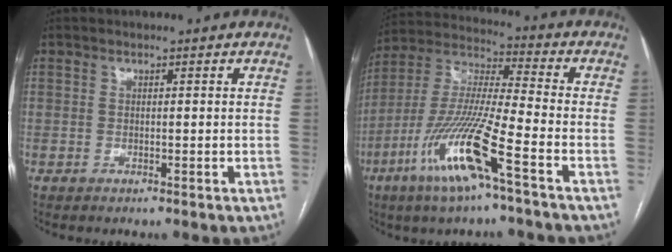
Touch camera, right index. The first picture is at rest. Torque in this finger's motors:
{"motor_torque": [1.59, -0.54, 1.02, 0.21]}